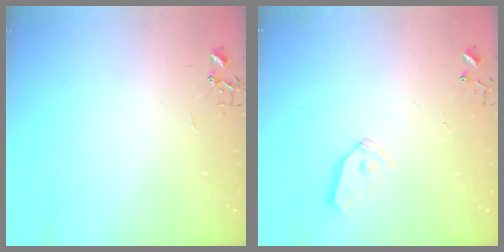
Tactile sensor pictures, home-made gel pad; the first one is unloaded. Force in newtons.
{"total": 7.2, "press": 7.2, "slide": 0.4}